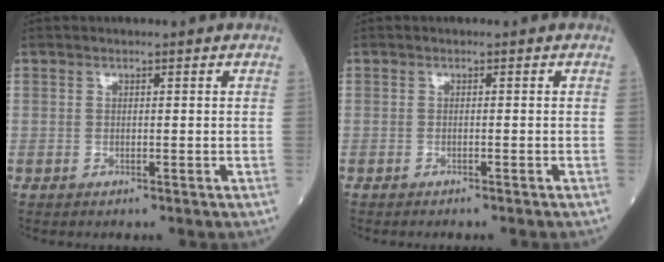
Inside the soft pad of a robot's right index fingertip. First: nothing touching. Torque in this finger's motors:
{"motor_torque": [-0.08, -0.17, 0.09, 0.01]}